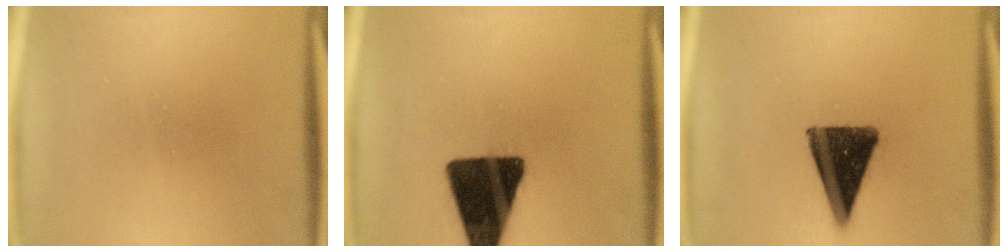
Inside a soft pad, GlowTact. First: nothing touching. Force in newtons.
{"total": 16.3}
{"total": 12.7}